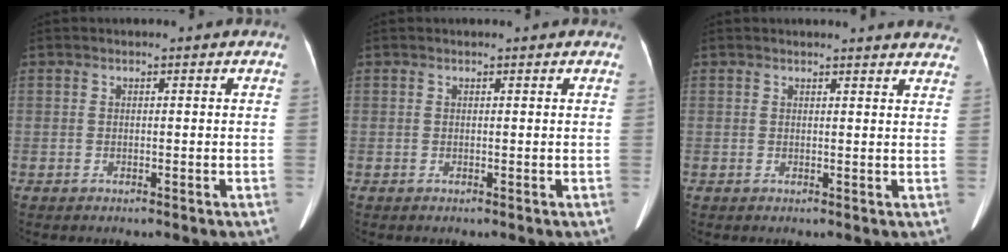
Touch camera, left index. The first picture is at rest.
{"total": 1.3, "force": [1.1, 0.4, 0.6], "torque": [-0.010, 0.011, 0.010]}
{"total": 11.7, "force": [11.4, 1.6, 2.5], "torque": [-0.006, -0.026, 0.100]}